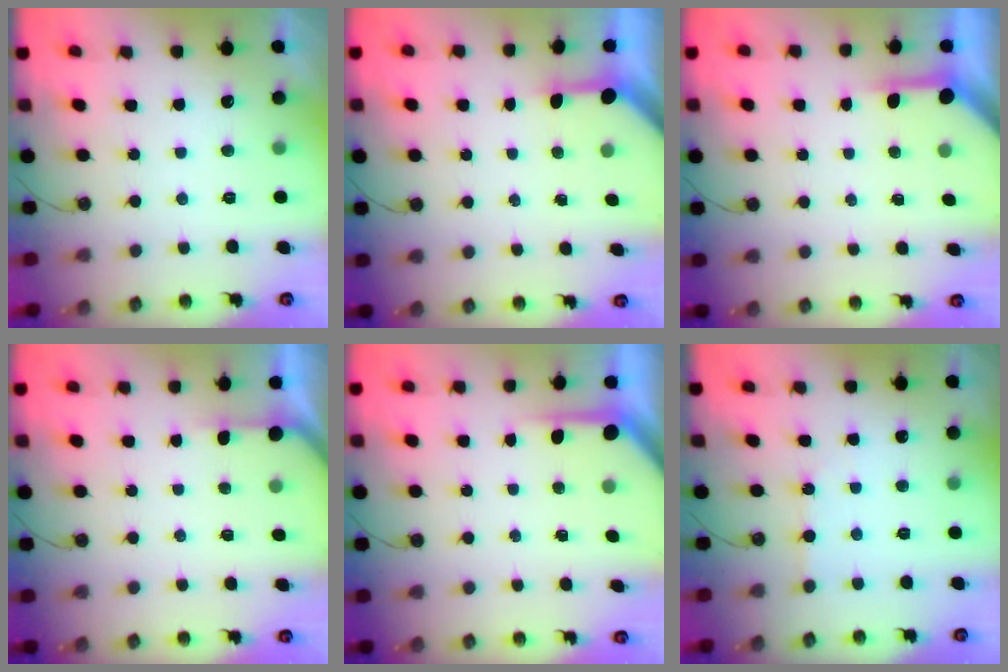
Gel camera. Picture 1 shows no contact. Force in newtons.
{"total": 3.4, "press": 3.3, "slide": 0.3}
{"total": 3.9, "press": 3.8, "slide": 0.3}
{"total": 2.5, "press": 2.5, "slide": 0.2}
{"total": 3.8, "press": 3.8, "slide": 0.2}
{"total": 2.9, "press": 2.9, "slide": 0.5}